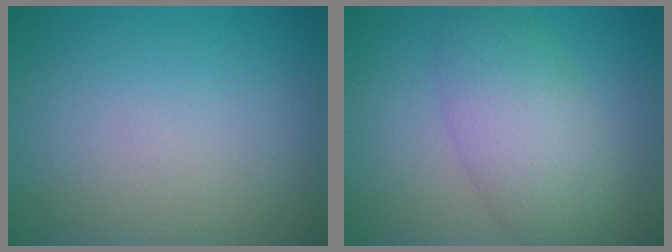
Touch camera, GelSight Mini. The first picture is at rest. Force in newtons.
{"total": 5.4, "press": 5.4, "slide": 0.2}